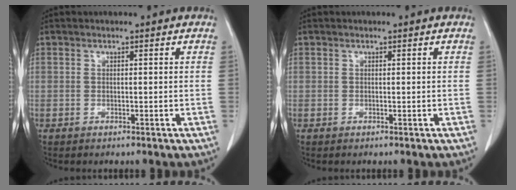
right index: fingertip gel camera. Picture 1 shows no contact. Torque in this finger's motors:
{"motor_torque": [0.00, 0.00, 0.00, 0.00]}